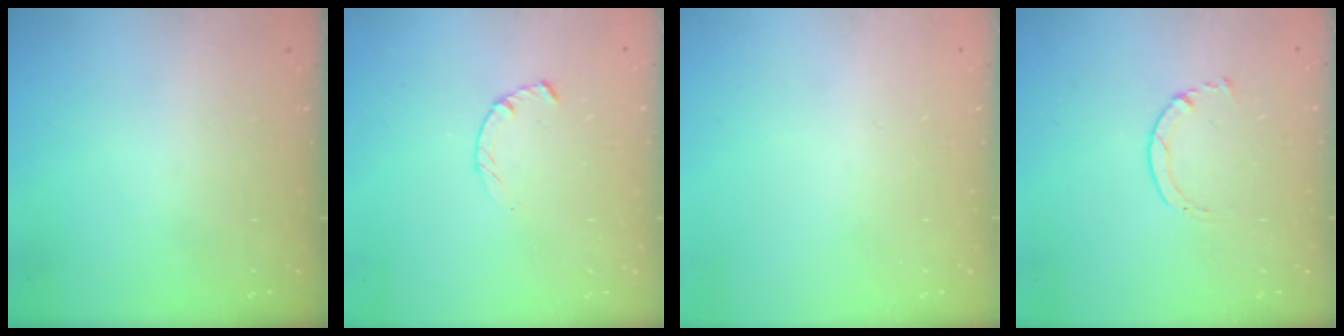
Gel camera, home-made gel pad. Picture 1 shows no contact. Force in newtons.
{"total": 2.4, "press": 2.3, "slide": 0.4}
{"total": 0.0}
{"total": 1.7, "press": 1.6, "slide": 0.2}